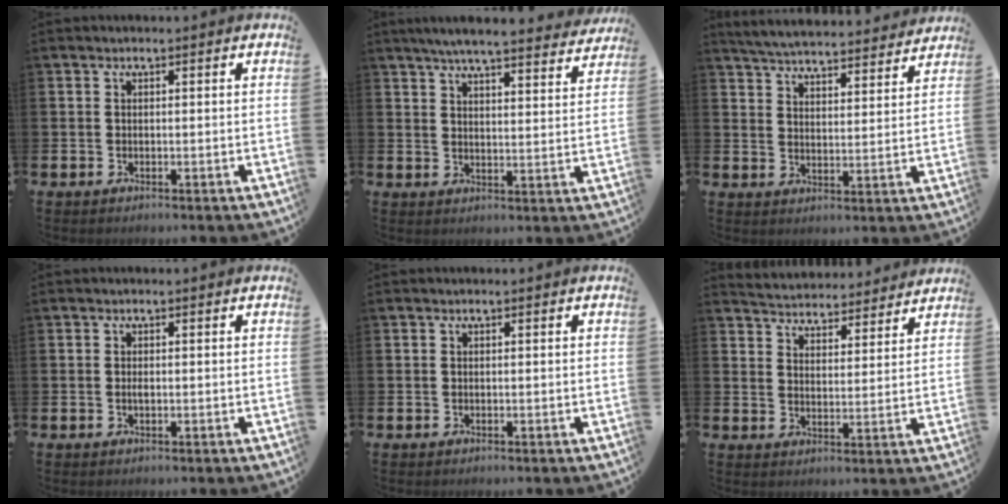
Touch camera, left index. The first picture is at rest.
{"total": 5.9, "force": [5.6, 0.1, 1.8], "torque": [-0.044, -0.033, 0.096]}
{"total": 5.7, "force": [5.6, 0.5, 0.7], "torque": [-0.033, -0.043, 0.099]}
{"total": 0.6, "force": [-0.1, 0.2, 0.6], "torque": [-0.011, -0.001, -0.002]}
{"total": 0.0}
{"total": 4.9, "force": [4.9, 0.8, -0.4], "torque": [-0.015, -0.039, 0.086]}